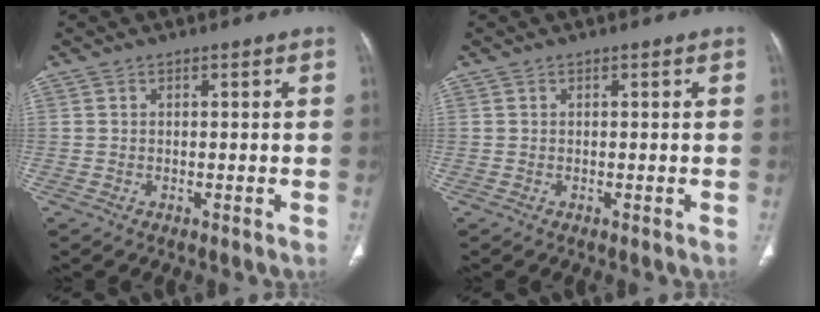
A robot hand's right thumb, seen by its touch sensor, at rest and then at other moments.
{"total": 0.0}